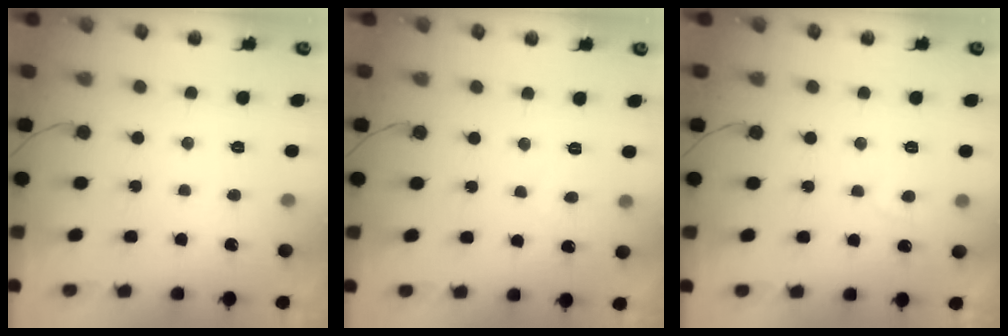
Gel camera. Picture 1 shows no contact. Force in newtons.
{"total": 2.7, "press": 2.6, "slide": 0.5}
{"total": 2.9, "press": 2.8, "slide": 0.6}